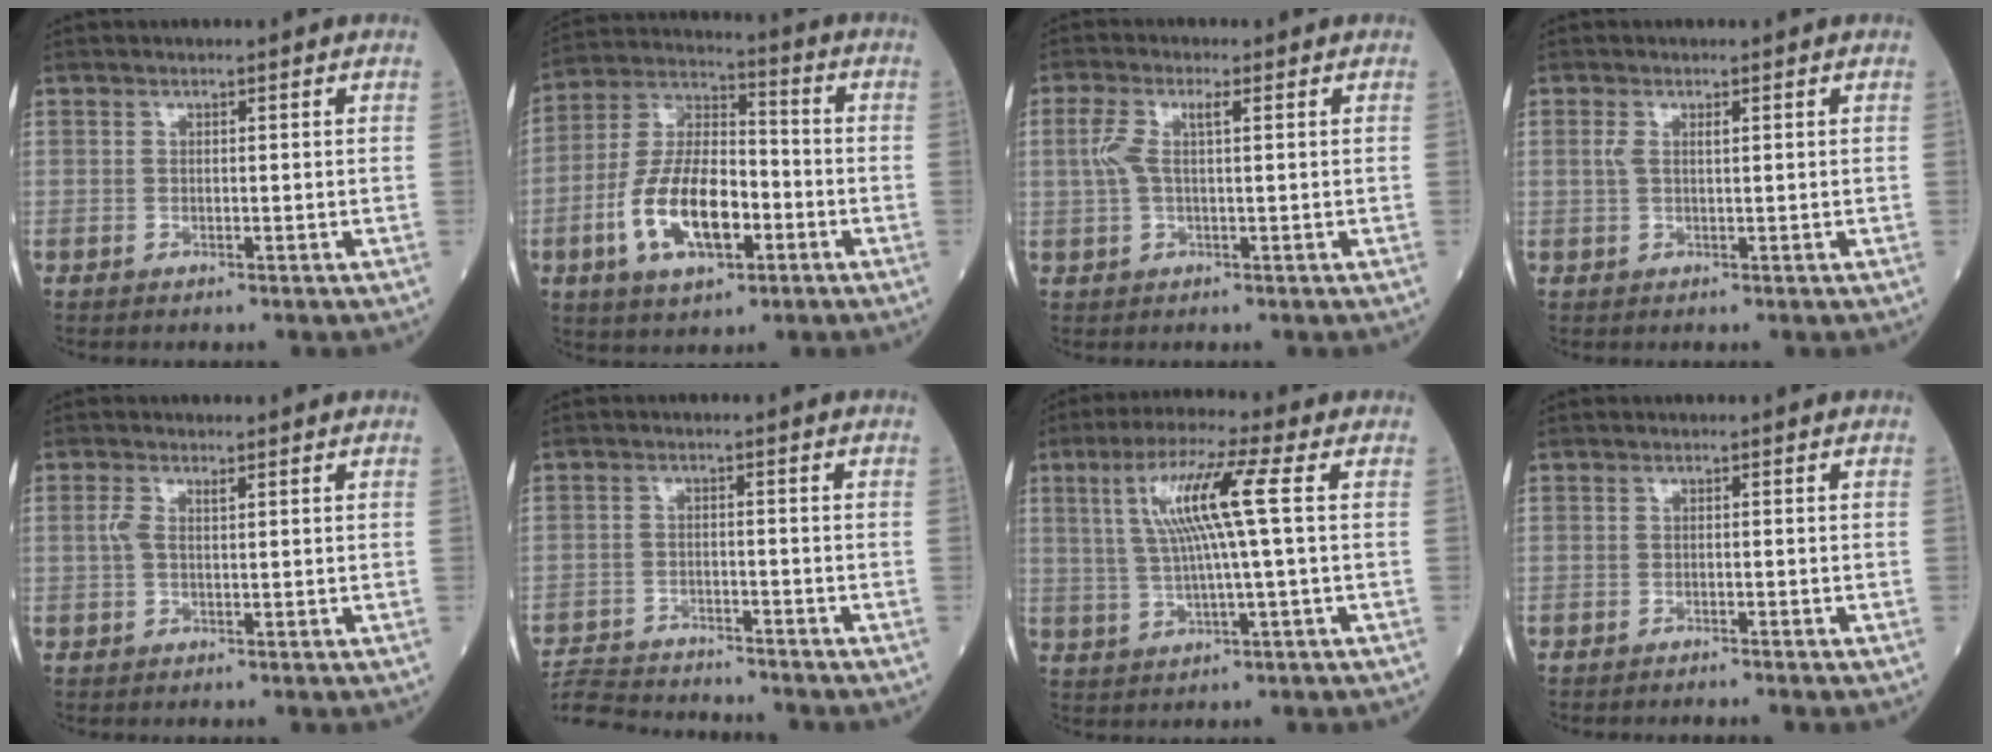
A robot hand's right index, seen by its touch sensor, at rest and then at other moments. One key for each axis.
{"total": 14.2, "fx": -4.5, "fy": 6.2, "fz": 12.0, "tx": -0.244, "ty": 0.010, "tz": -0.079}
{"total": 4.2, "fx": 1.0, "fy": 1.1, "fz": 3.9, "tx": -0.107, "ty": 0.022, "tz": 0.020}
{"total": 1.7, "fx": 0.6, "fy": 0.5, "fz": 1.6, "tx": -0.041, "ty": 0.011, "tz": 0.013}
{"total": 2.0, "fx": 0.6, "fy": 0.7, "fz": 1.8, "tx": -0.052, "ty": 0.016, "tz": 0.016}
{"total": 12.1, "fx": -11.7, "fy": 1.1, "fz": 3.1, "tx": -0.058, "ty": 0.000, "tz": -0.181}
{"total": 10.0, "fx": 2.2, "fy": -0.5, "fz": 9.7, "tx": -0.190, "ty": 0.014, "tz": 0.041}
{"total": 2.0, "fx": -1.9, "fy": -0.1, "fz": 0.6, "tx": -0.010, "ty": -0.001, "tz": -0.024}